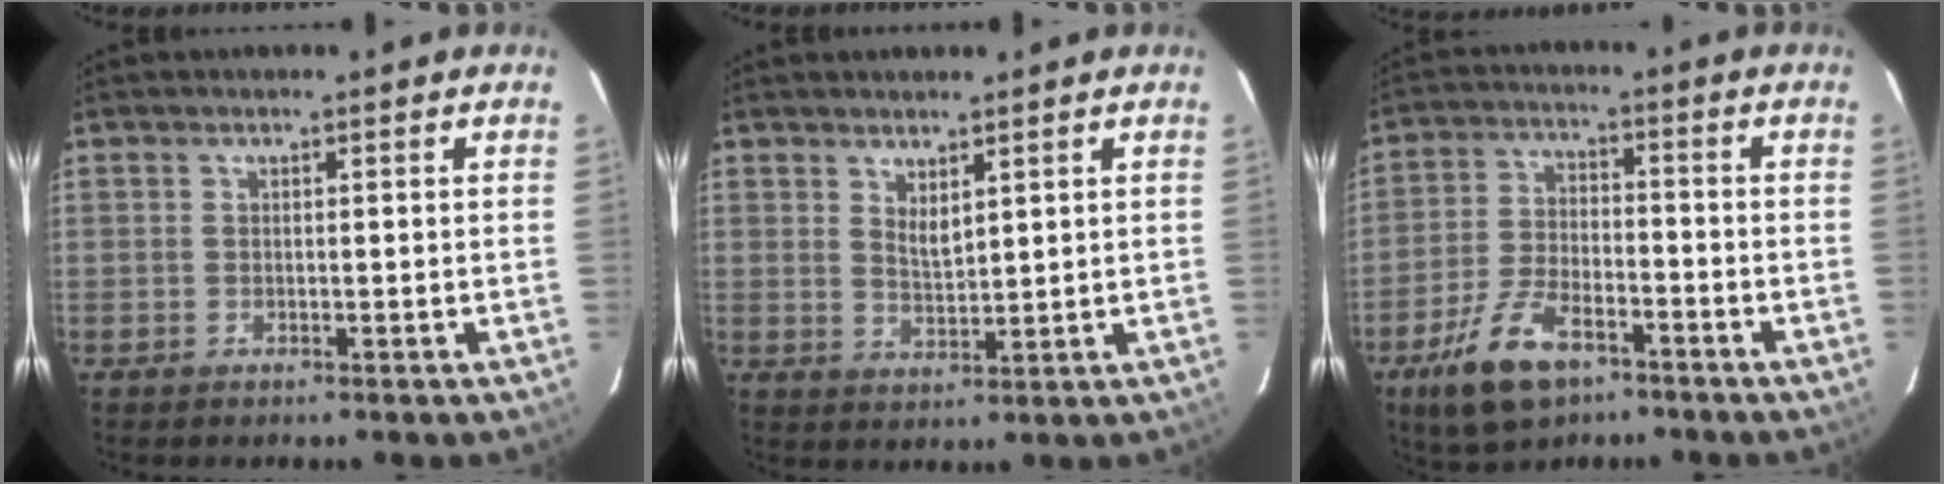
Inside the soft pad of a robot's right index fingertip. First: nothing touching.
{"total": 3.2, "force": [2.2, 1.0, 2.2], "torque": [-0.036, -0.006, 0.038]}
{"total": 11.9, "force": [-7.3, 5.4, 7.7], "torque": [-0.174, -0.013, -0.135]}